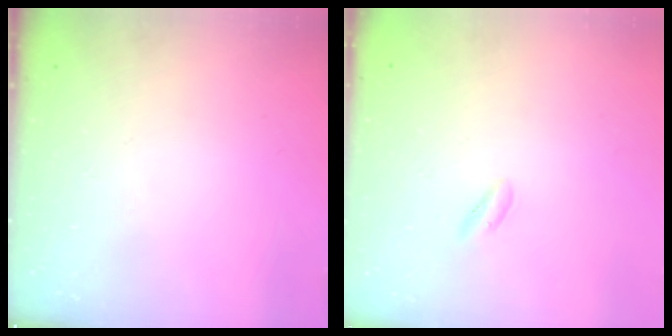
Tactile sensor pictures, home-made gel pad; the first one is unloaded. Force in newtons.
{"total": 1.1, "press": 0.9, "slide": 0.5}